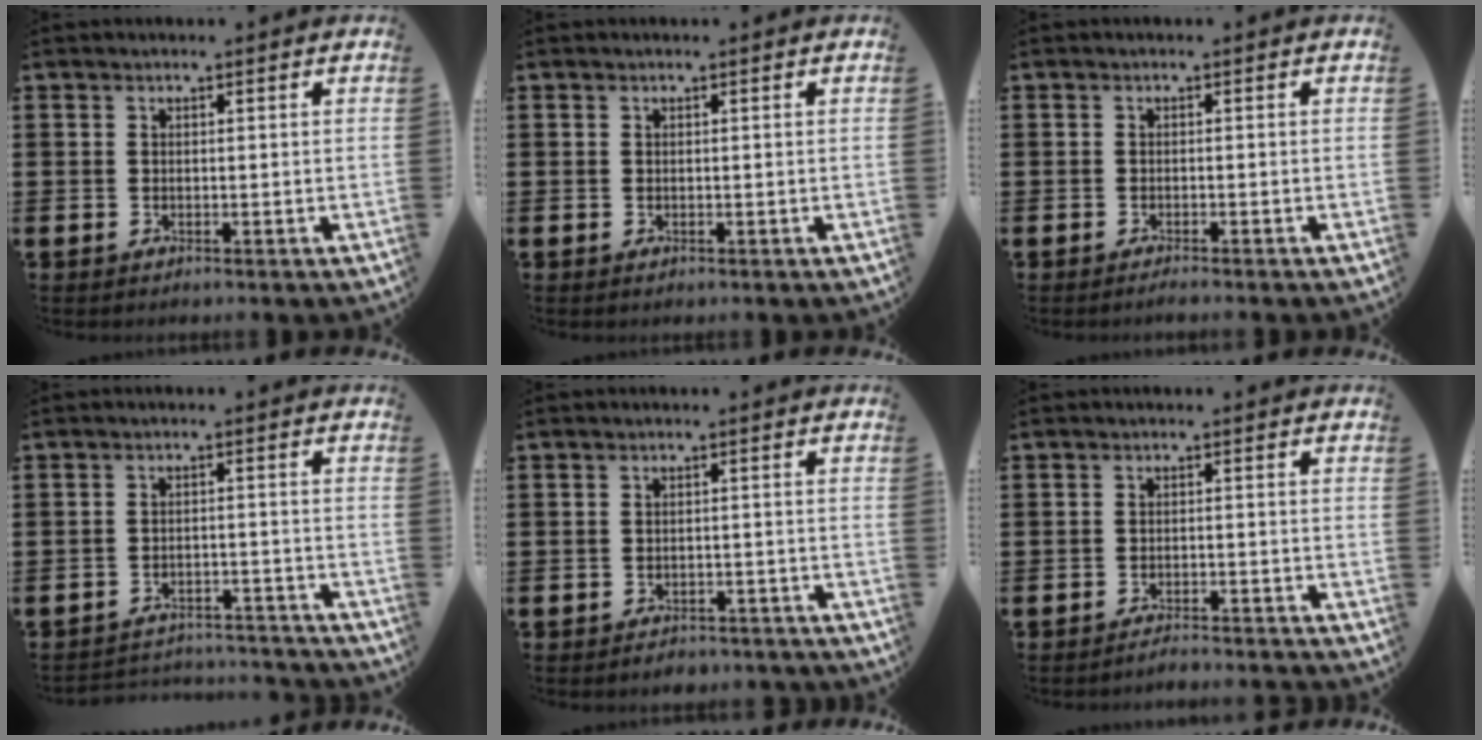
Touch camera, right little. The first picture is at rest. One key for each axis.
{"total": 0.0}
{"total": 0.7, "fx": -0.6, "fy": 0.0, "fz": 0.4, "tx": -0.006, "ty": -0.004, "tz": -0.012}
{"total": 3.1, "fx": -3.1, "fy": 0.2, "fz": 0.0, "tx": -0.006, "ty": 0.004, "tz": -0.068}
{"total": 1.6, "fx": -1.6, "fy": 0.2, "fz": 0.1, "tx": -0.006, "ty": 0.003, "tz": -0.034}
{"total": 1.8, "fx": -1.8, "fy": -0.1, "fz": 0.2, "tx": -0.005, "ty": 0.003, "tz": -0.036}